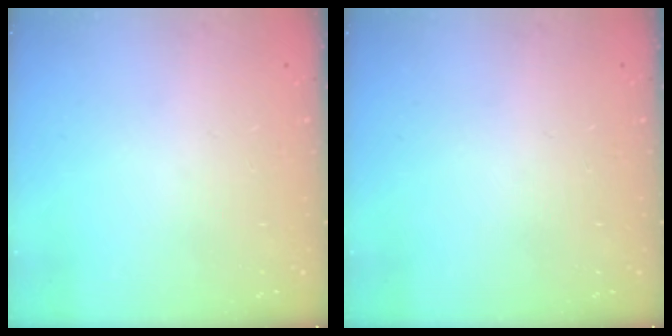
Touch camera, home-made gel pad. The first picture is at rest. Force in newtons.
{"total": 0.0}